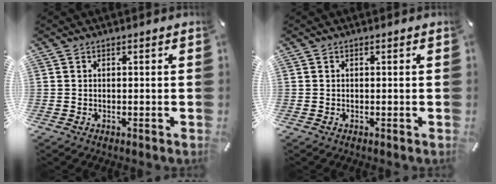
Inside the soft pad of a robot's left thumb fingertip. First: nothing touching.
{"total": 0.0}